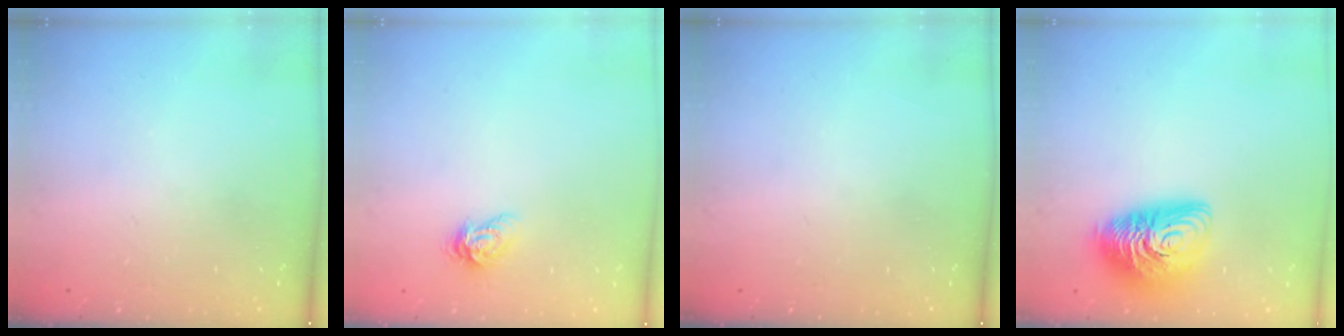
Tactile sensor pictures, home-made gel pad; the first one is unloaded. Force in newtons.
{"total": 4.9, "press": 4.9, "slide": 0.6}
{"total": 0.0}
{"total": 14.0, "press": 13.9, "slide": 1.1}